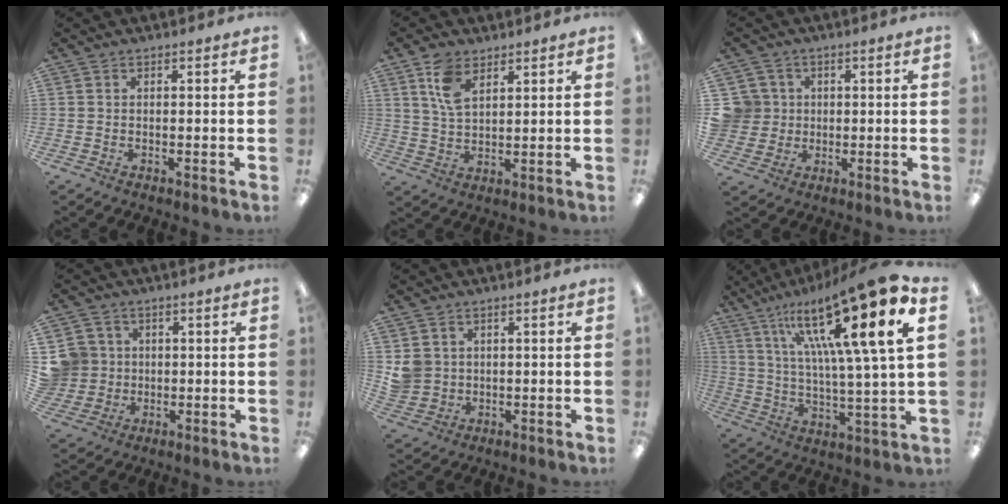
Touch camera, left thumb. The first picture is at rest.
{"total": 8.0, "force": [4.6, 4.3, 5.0], "torque": [-0.101, -0.005, 0.086]}
{"total": 7.1, "force": [1.2, 7.0, 0.6], "torque": [-0.028, 0.007, 0.029]}
{"total": 7.4, "force": [1.2, 7.3, 0.7], "torque": [-0.031, 0.008, 0.030]}
{"total": 4.6, "force": [1.3, 4.4, 0.7], "torque": [-0.018, 0.008, 0.027]}
{"total": 21.3, "force": [12.6, 3.0, 16.9], "torque": [-0.293, -0.080, 0.192]}